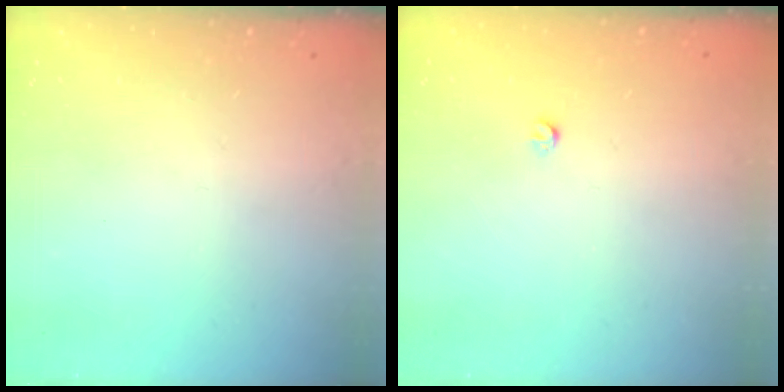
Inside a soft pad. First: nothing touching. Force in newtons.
{"total": 2.8, "press": 2.8, "slide": 0.5}